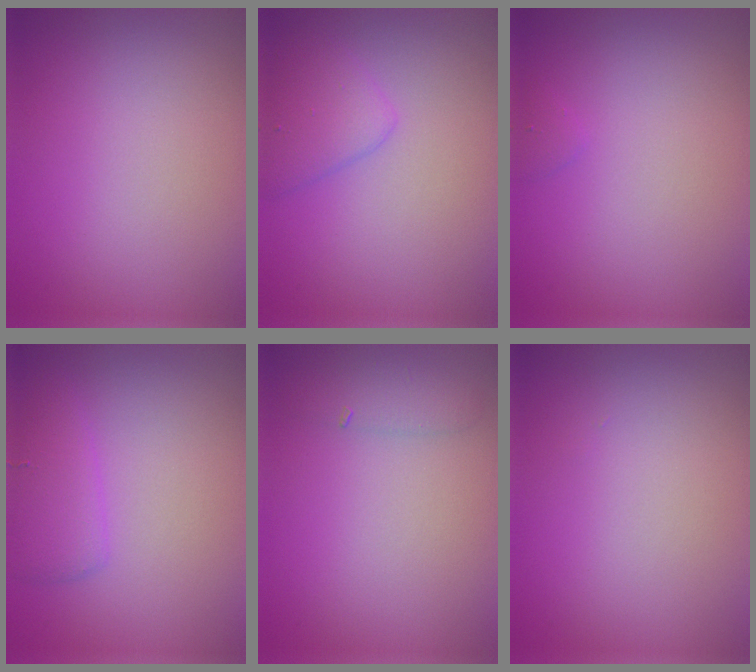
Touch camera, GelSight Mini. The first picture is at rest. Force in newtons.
{"total": 2.5, "press": 2.5, "slide": 0.1}
{"total": 0.5, "press": 0.5, "slide": 0.1}
{"total": 2.4, "press": 2.4, "slide": 0.3}
{"total": 1.4, "press": 1.4, "slide": 0.1}
{"total": 0.0}